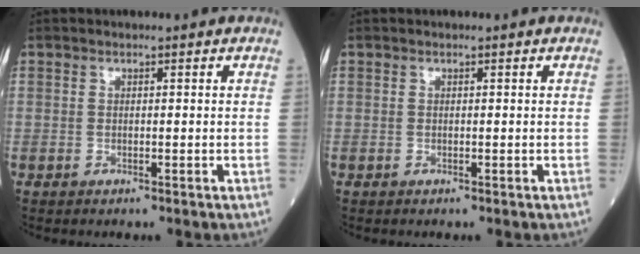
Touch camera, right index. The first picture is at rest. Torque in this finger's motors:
{"motor_torque": [0.00, 0.00, 0.00, 0.00]}